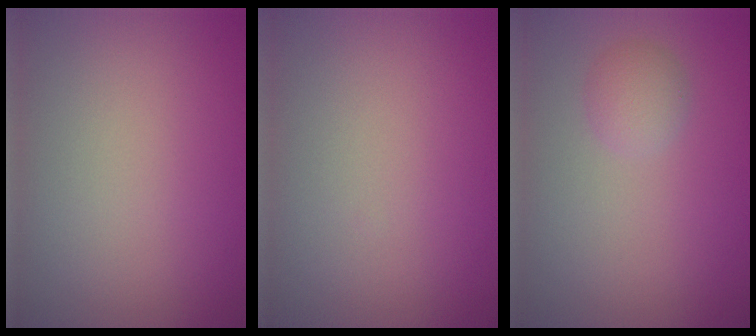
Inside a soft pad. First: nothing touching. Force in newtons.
{"total": 0.0}
{"total": 1.7, "press": 1.7, "slide": 0.0}